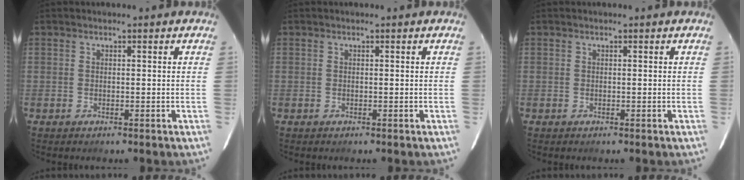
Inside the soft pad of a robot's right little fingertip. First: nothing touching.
{"total": 0.0}
{"total": 0.0}